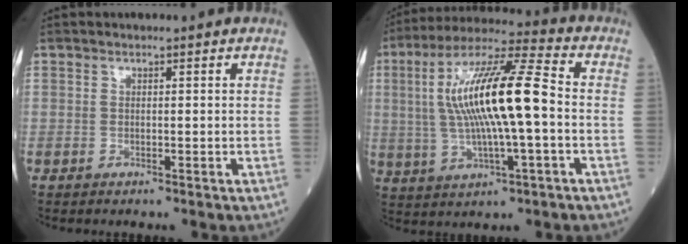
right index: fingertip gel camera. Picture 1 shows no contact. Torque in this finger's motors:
{"motor_torque": [0.87, 0.03, 1.05, 0.21]}